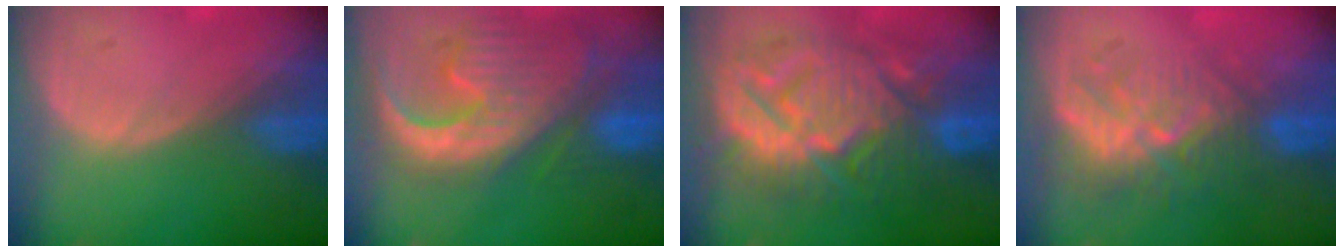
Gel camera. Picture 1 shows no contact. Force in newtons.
{"total": 13.4, "press": 11.5, "slide": 6.9}
{"total": 13.7, "press": 13.6, "slide": 1.3}
{"total": 9.6, "press": 8.6, "slide": 4.1}